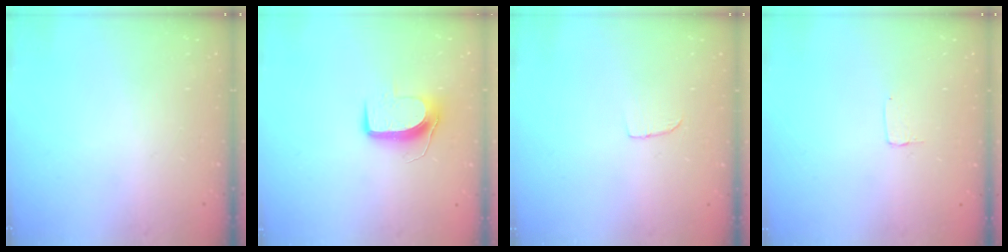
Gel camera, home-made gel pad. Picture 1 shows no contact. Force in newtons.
{"total": 9.4, "press": 9.4, "slide": 0.3}
{"total": 4.2, "press": 4.2, "slide": 0.4}
{"total": 3.1, "press": 3.1, "slide": 0.2}